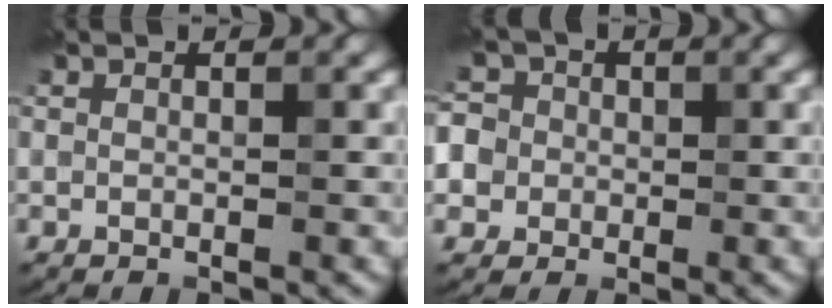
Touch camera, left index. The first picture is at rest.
{"total": 7.6, "force": [-1.1, 7.2, 2.2], "torque": [-0.041, 0.025, -0.053]}